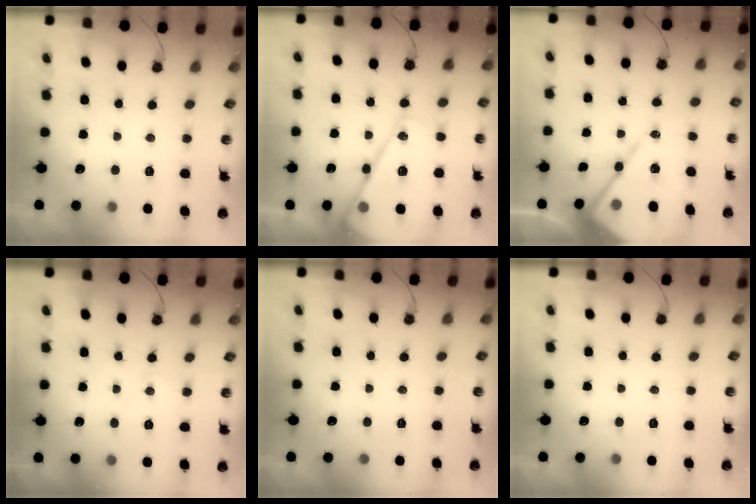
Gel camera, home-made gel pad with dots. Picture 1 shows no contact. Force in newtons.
{"total": 19.4, "press": 19.3, "slide": 1.6}
{"total": 14.2, "press": 14.1, "slide": 1.4}
{"total": 4.9, "press": 4.9, "slide": 0.5}
{"total": 0.0}
{"total": 0.0}